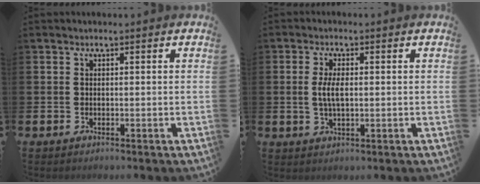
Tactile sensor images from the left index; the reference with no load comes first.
{"total": 3.8, "force": [0.3, 1.6, 3.4], "torque": [-0.064, 0.006, 0.003]}